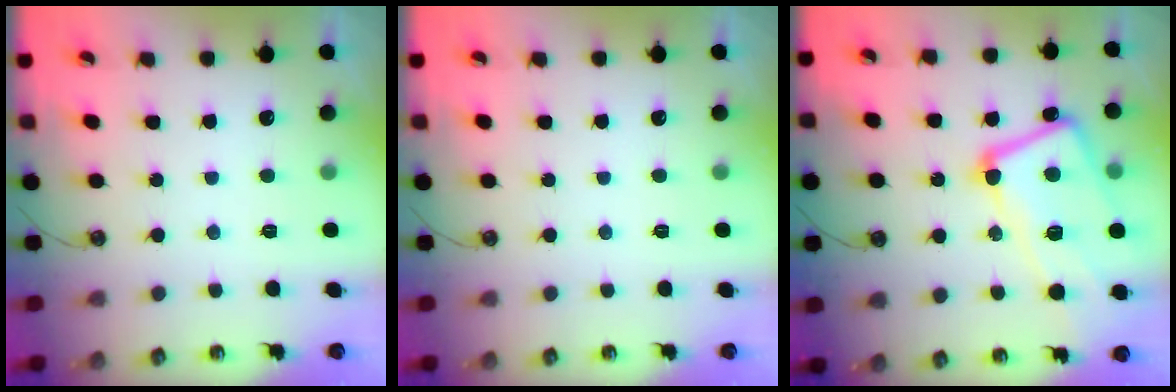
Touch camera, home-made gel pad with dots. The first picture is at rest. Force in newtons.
{"total": 0.0}
{"total": 14.1, "press": 13.9, "slide": 2.2}